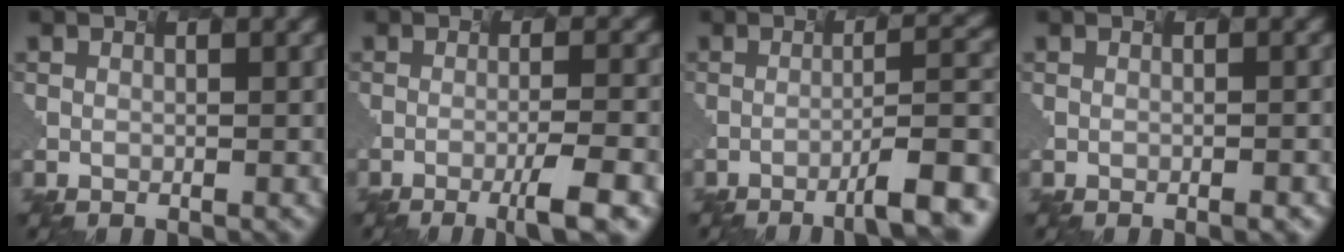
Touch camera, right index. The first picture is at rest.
{"total": 4.3, "force": [-1.9, 0.4, 3.8], "torque": [-0.056, -0.005, -0.026]}
{"total": 8.9, "force": [-3.9, 1.7, 7.8], "torque": [-0.091, 0.012, -0.049]}
{"total": 1.6, "force": [-0.5, 0.7, 1.4], "torque": [-0.001, 0.006, 0.002]}